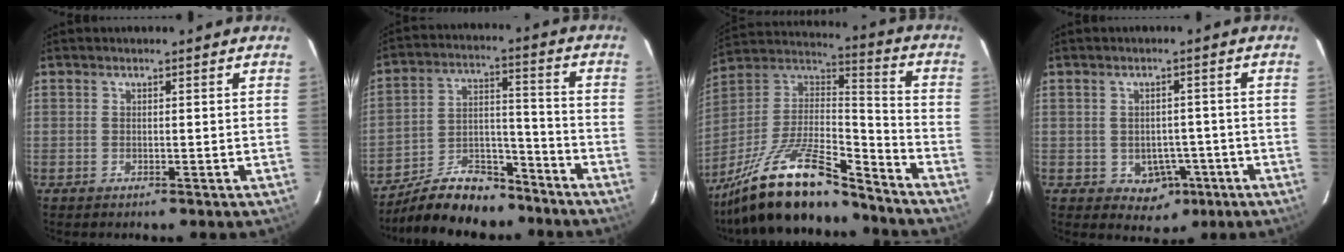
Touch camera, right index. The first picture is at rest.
{"total": 12.0, "force": [-10.7, 3.6, 4.3], "torque": [-0.073, 0.023, -0.189]}
{"total": 19.6, "force": [-16.0, 3.9, 10.7], "torque": [-0.219, 0.011, -0.291]}
{"total": 4.9, "force": [-1.8, 3.9, 2.2], "torque": [-0.021, 0.006, -0.013]}